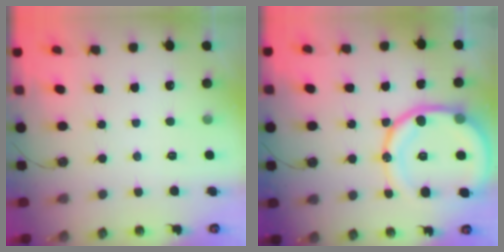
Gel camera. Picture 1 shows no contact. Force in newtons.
{"total": 18.3, "press": 18.1, "slide": 2.0}